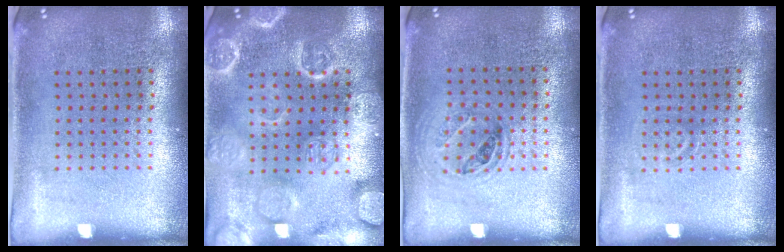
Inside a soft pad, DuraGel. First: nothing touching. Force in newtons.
{"total": 3.6, "press": 3.6, "slide": 0.4}
{"total": 0.9, "press": 0.8, "slide": 0.4}
{"total": 0.8, "press": 0.7, "slide": 0.2}